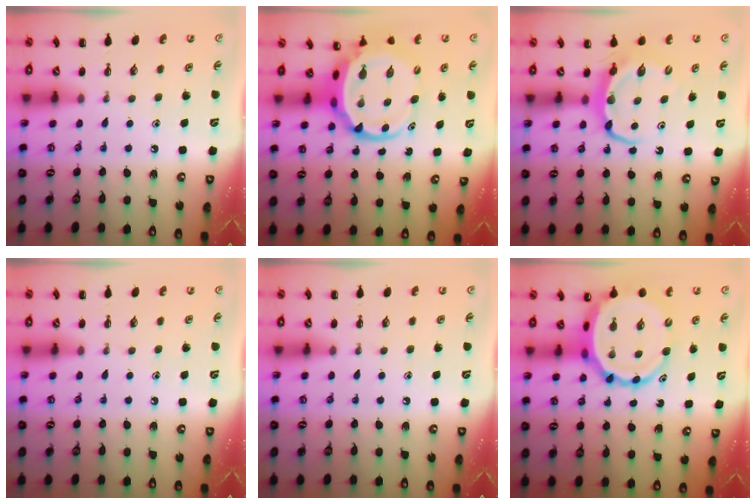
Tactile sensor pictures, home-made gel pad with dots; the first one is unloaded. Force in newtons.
{"total": 7.2, "press": 7.0, "slide": 1.8}
{"total": 5.9, "press": 5.9, "slide": 0.5}
{"total": 0.0}
{"total": 0.0}
{"total": 10.2, "press": 9.8, "slide": 2.9}